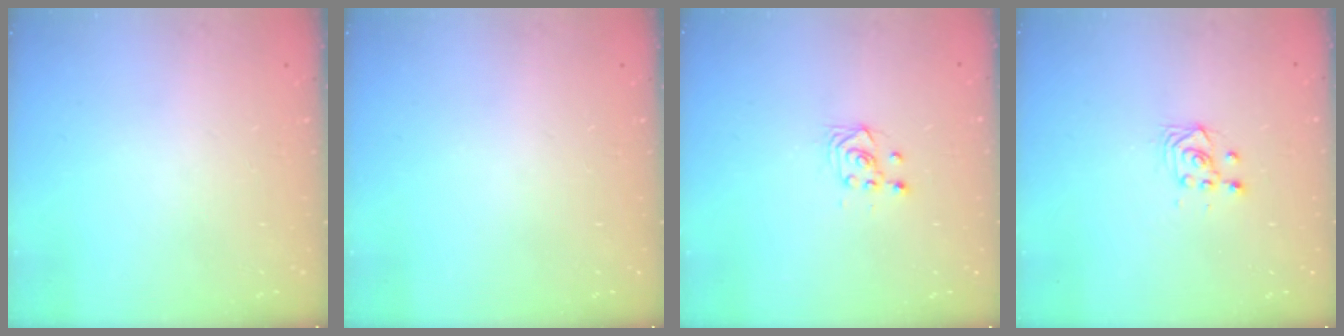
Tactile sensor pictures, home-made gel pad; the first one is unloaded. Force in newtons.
{"total": 0.0}
{"total": 3.2, "press": 3.1, "slide": 0.9}
{"total": 2.9, "press": 2.9, "slide": 0.6}